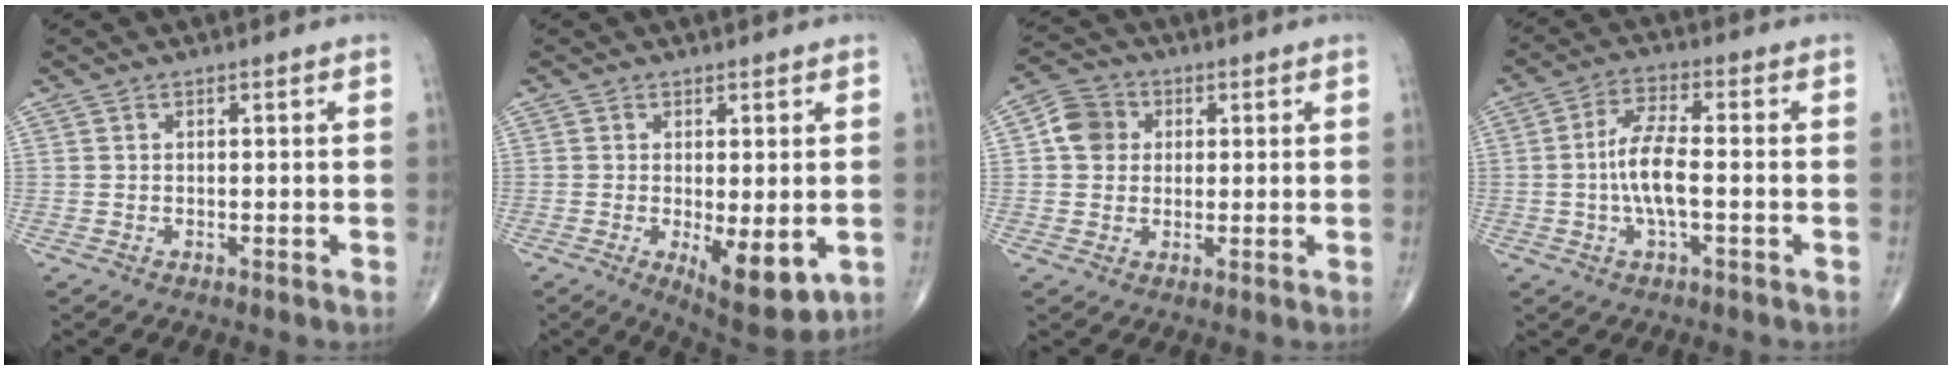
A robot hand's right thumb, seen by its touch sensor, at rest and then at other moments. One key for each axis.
{"total": 8.8, "fx": -2.0, "fy": 3.2, "fz": 7.9, "tx": -0.107, "ty": -0.024, "tz": -0.021}
{"total": 6.3, "fx": 1.1, "fy": 5.5, "fz": 2.8, "tx": -0.035, "ty": 0.008, "tz": 0.009}
{"total": 7.8, "fx": -1.1, "fy": 2.4, "fz": 7.4, "tx": -0.155, "ty": 0.016, "tz": -0.028}